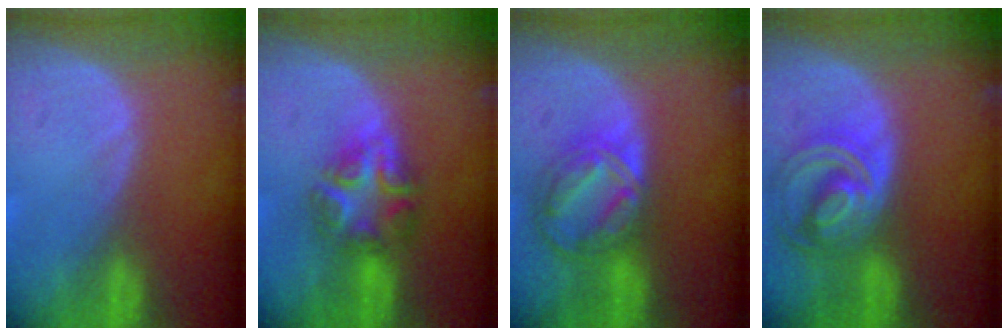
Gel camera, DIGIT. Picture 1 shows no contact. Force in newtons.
{"total": 6.3, "press": 6.1, "slide": 1.8}
{"total": 8.6, "press": 7.3, "slide": 4.6}
{"total": 8.7, "press": 7.5, "slide": 4.4}